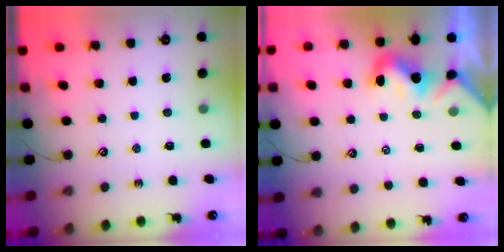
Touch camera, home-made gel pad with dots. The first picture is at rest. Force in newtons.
{"total": 0.0}